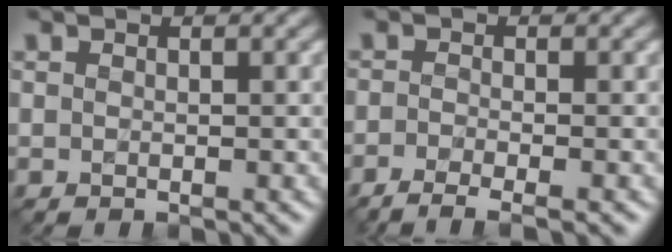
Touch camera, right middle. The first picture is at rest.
{"total": 3.2, "force": [-2.2, 0.7, 2.2], "torque": [-0.037, -0.010, -0.048]}